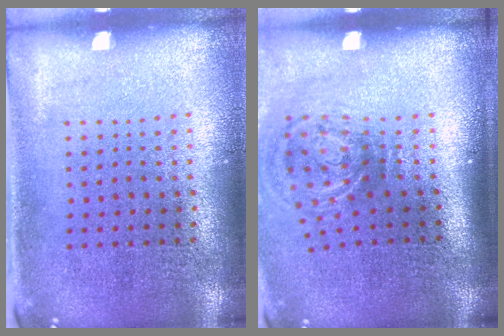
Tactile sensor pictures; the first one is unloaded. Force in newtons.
{"total": 2.1, "press": 1.2, "slide": 1.7}